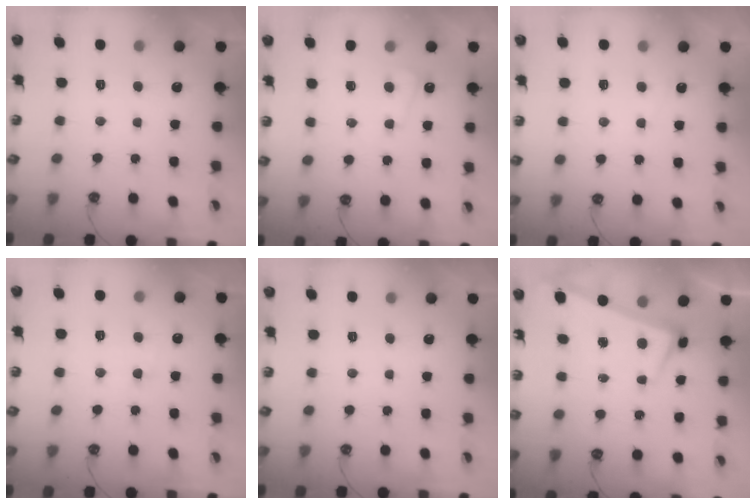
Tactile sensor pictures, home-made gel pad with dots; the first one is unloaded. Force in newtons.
{"total": 1.6, "press": 1.5, "slide": 0.5}
{"total": 1.9, "press": 1.9, "slide": 0.3}
{"total": 2.8, "press": 2.7, "slide": 0.6}
{"total": 0.0}
{"total": 1.6, "press": 0.6, "slide": 1.4}